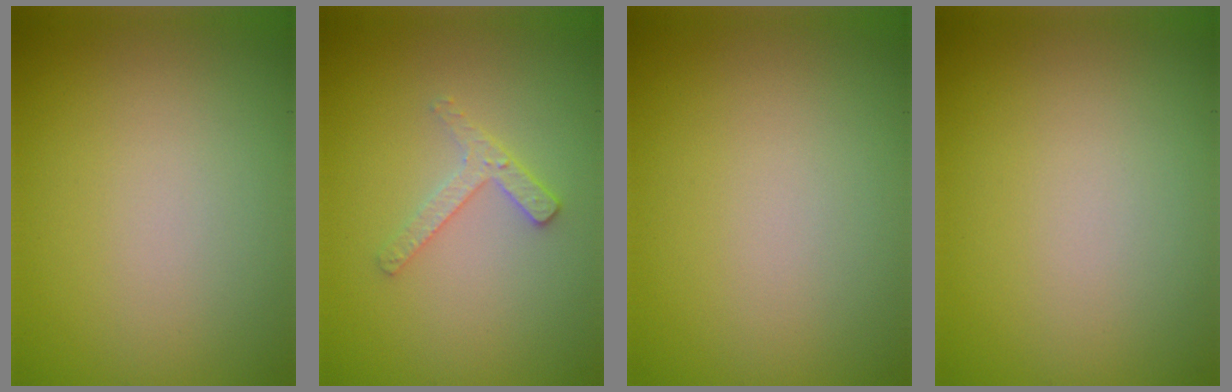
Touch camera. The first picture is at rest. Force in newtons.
{"total": 1.9, "press": 1.8, "slide": 0.4}
{"total": 0.0}
{"total": 0.0}